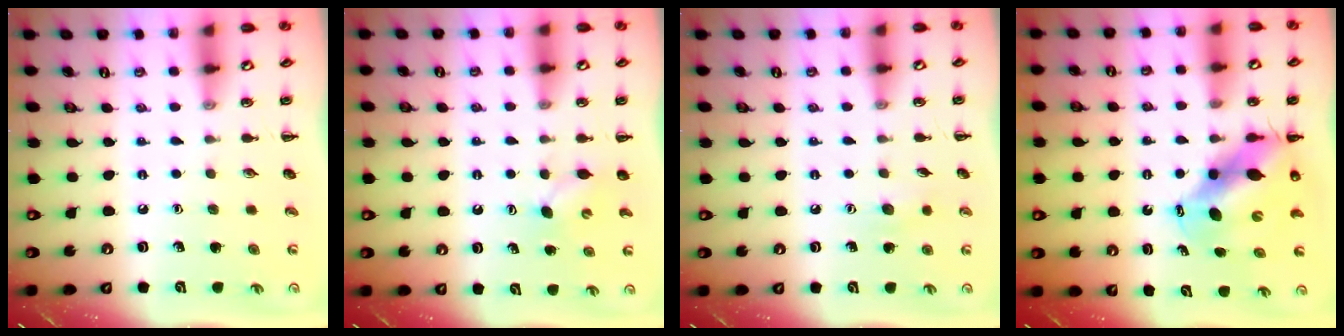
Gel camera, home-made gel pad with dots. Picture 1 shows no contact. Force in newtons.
{"total": 3.7, "press": 3.6, "slide": 0.6}
{"total": 5.3, "press": 5.1, "slide": 1.4}
{"total": 10.9, "press": 10.5, "slide": 2.7}